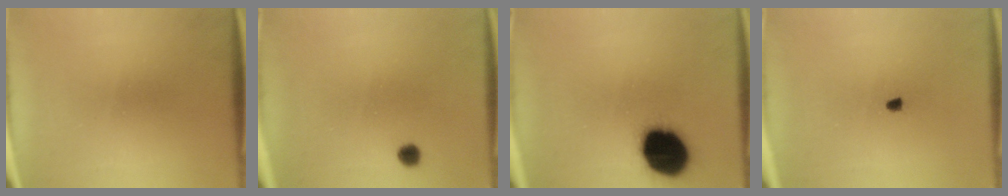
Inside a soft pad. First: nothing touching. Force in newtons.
{"total": 1.8}
{"total": 18.2}
{"total": 1.0}